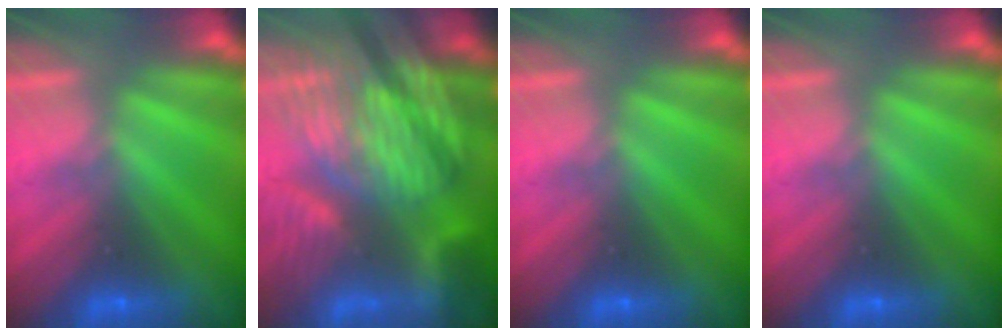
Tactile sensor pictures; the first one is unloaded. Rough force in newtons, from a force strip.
{"total": 8.1}
{"total": 0.0}
{"total": 0.0}